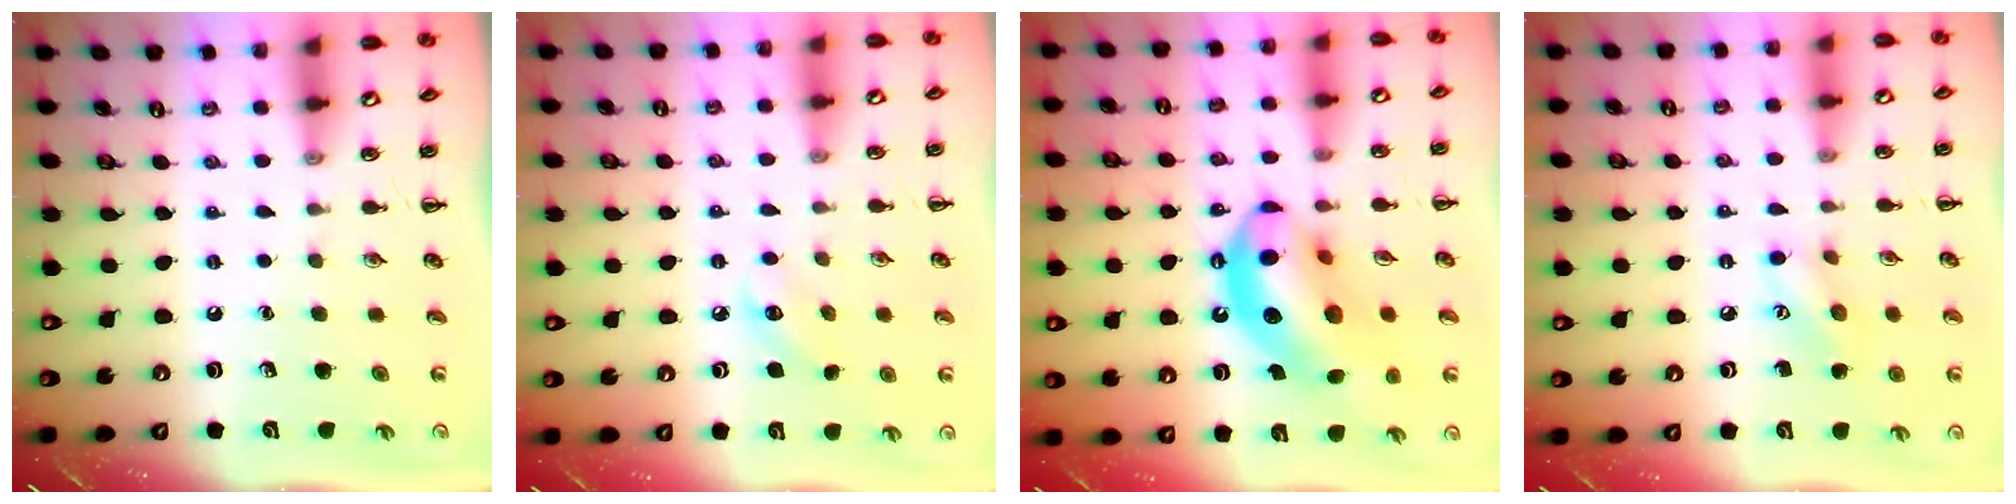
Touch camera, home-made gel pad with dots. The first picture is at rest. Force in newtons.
{"total": 6.2, "press": 6.0, "slide": 1.7}
{"total": 18.5, "press": 17.8, "slide": 5.0}
{"total": 7.2, "press": 7.1, "slide": 1.1}